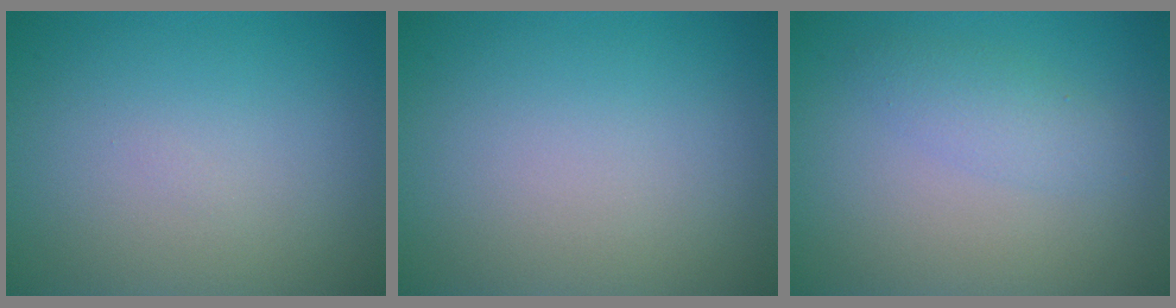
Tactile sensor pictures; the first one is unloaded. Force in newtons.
{"total": 0.0}
{"total": 1.9, "press": 1.9, "slide": 0.1}